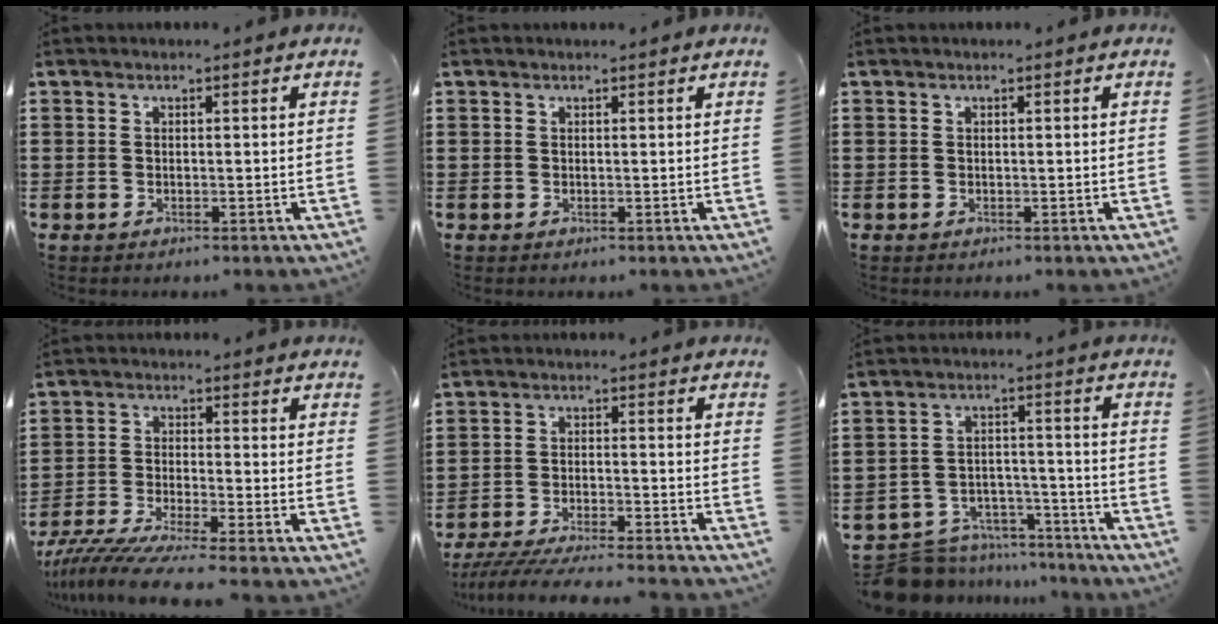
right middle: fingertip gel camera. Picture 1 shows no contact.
{"total": 0.0}
{"total": 0.0}
{"total": 6.3, "force": [-5.8, -0.3, 2.6], "torque": [-0.066, -0.020, -0.115]}
{"total": 5.7, "force": [-5.5, 0.0, 1.6], "torque": [-0.037, -0.009, -0.108]}
{"total": 7.9, "force": [-7.6, 1.8, 1.1], "torque": [-0.022, 0.022, -0.148]}